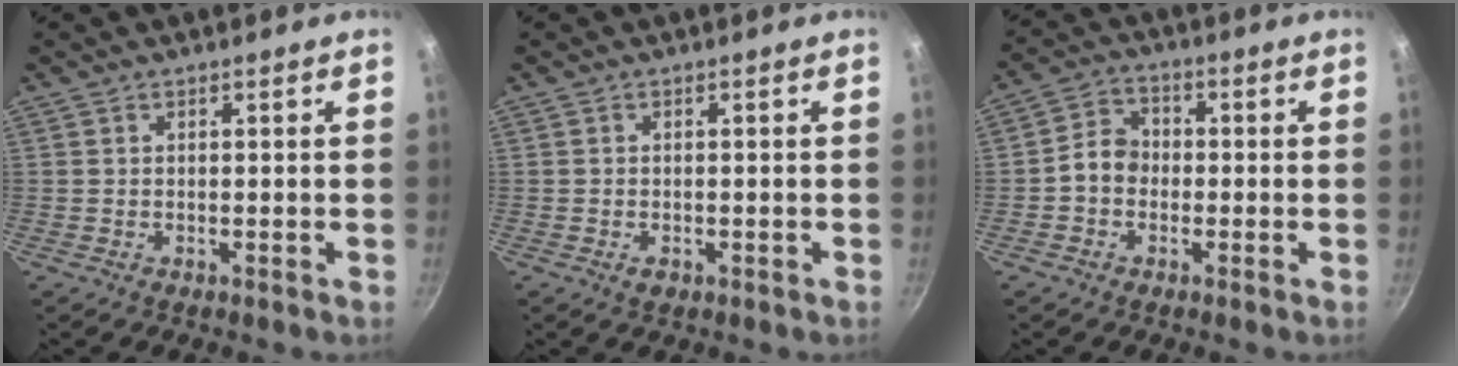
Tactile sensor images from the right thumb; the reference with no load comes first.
{"total": 1.5, "force": [-0.6, 1.1, 0.9], "torque": [-0.013, 0.000, -0.009]}
{"total": 5.6, "force": [-1.0, 4.6, 2.9], "torque": [-0.023, 0.022, -0.031]}